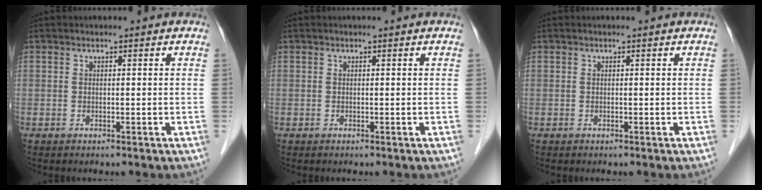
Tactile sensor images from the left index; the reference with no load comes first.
{"total": 0.0}
{"total": 0.0}